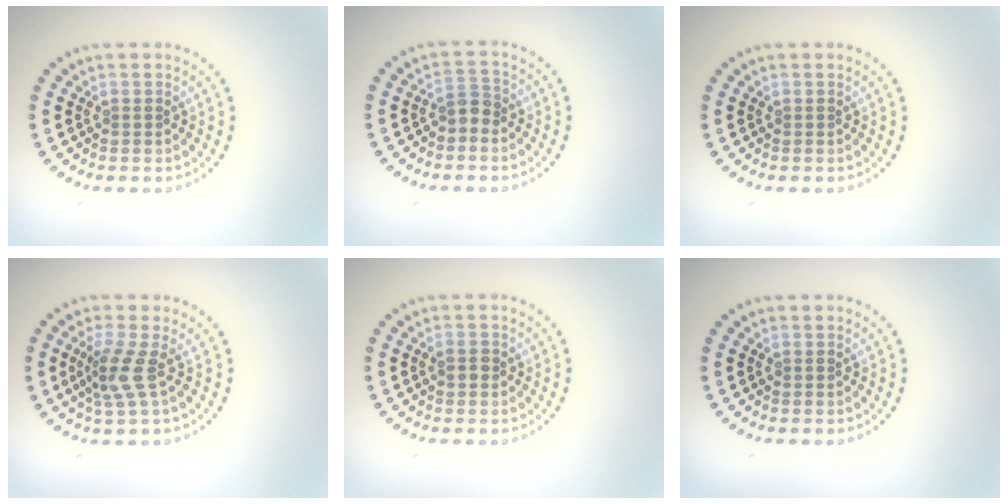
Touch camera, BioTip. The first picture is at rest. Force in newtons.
{"total": 1.8, "press": 1.5, "slide": 0.9}
{"total": 0.0}
{"total": 2.8, "press": 2.1, "slide": 1.8}
{"total": 1.2, "press": 1.2, "slide": 0.1}
{"total": 0.0}